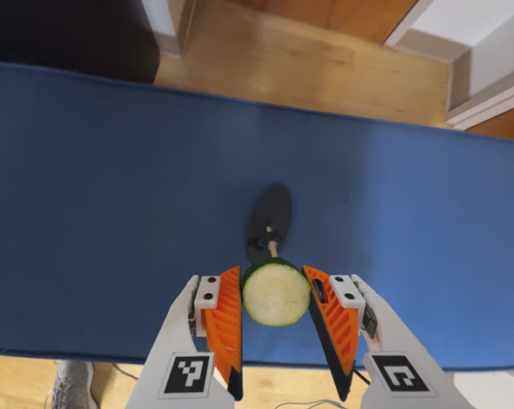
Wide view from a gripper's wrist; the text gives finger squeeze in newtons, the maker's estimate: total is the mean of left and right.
{"total": 6.6, "left": 6.7, "right": 6.6}